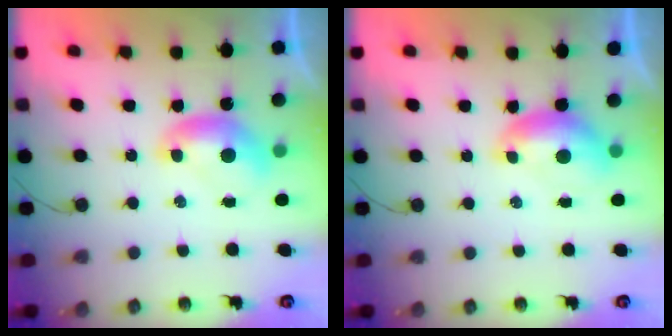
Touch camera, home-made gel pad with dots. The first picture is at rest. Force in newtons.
{"total": 0.9, "press": 0.7, "slide": 0.6}